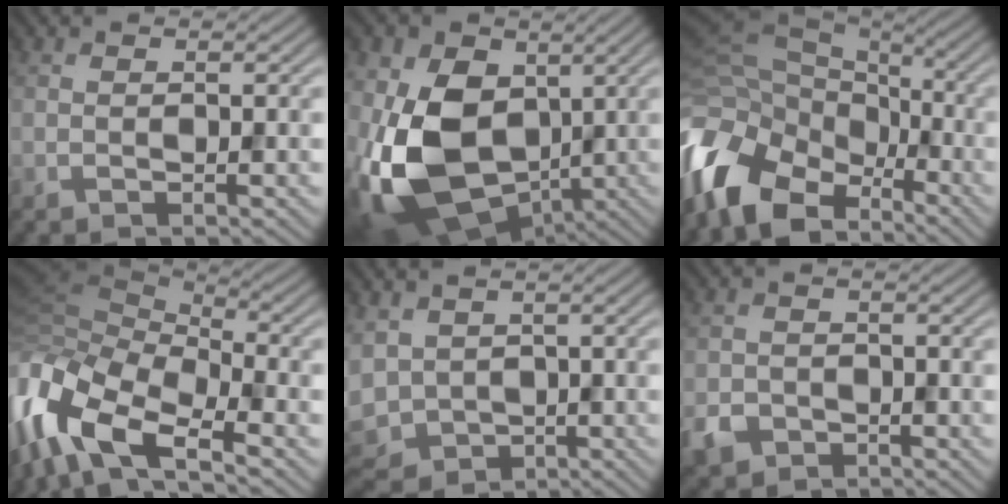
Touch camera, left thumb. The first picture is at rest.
{"total": 17.1, "force": [-1.6, 11.8, 12.2], "torque": [-0.279, -0.030, -0.030]}
{"total": 15.6, "force": [-8.1, 9.4, 9.5], "torque": [-0.253, -0.017, -0.149]}
{"total": 15.1, "force": [-7.4, 6.8, 11.2], "torque": [-0.286, -0.014, -0.136]}
{"total": 6.5, "force": [-0.1, 5.1, 4.0], "torque": [-0.124, -0.015, -0.007]}
{"total": 3.3, "force": [-1.9, 2.5, 1.1], "torque": [-0.029, -0.010, -0.044]}